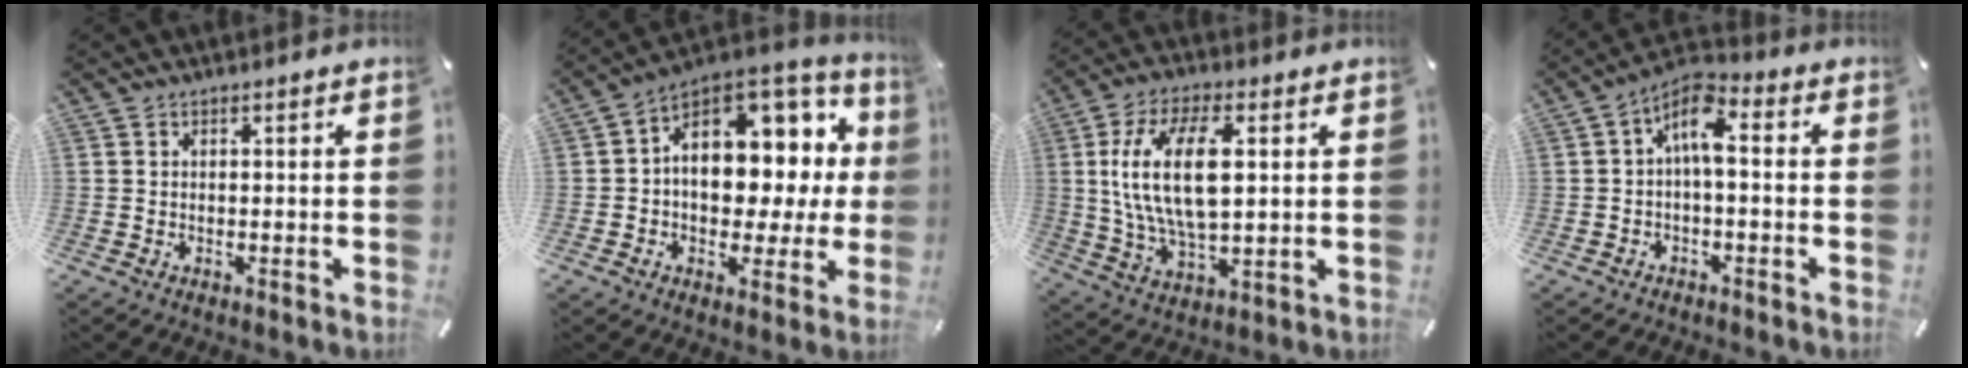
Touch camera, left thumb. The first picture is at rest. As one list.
[{"total": 12.0, "force": [2.4, 9.2, 7.4], "torque": [-0.086, -0.039, 0.047]}, {"total": 15.6, "force": [3.0, 7.4, 13.5], "torque": [-0.289, -0.005, 0.047]}, {"total": 7.1, "force": [0.8, 3.5, 6.1], "torque": [-0.115, 0.002, 0.012]}]